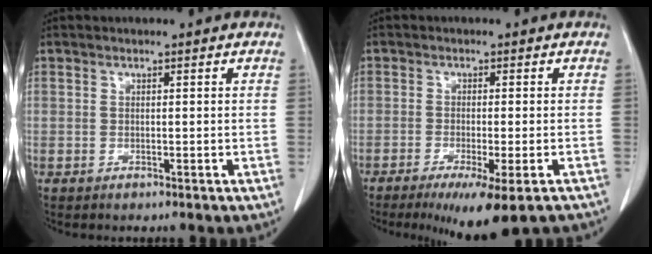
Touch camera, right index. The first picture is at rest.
{"total": 10.6, "force": [-7.8, 1.3, 7.1], "torque": [-0.085, -0.020, -0.114]}